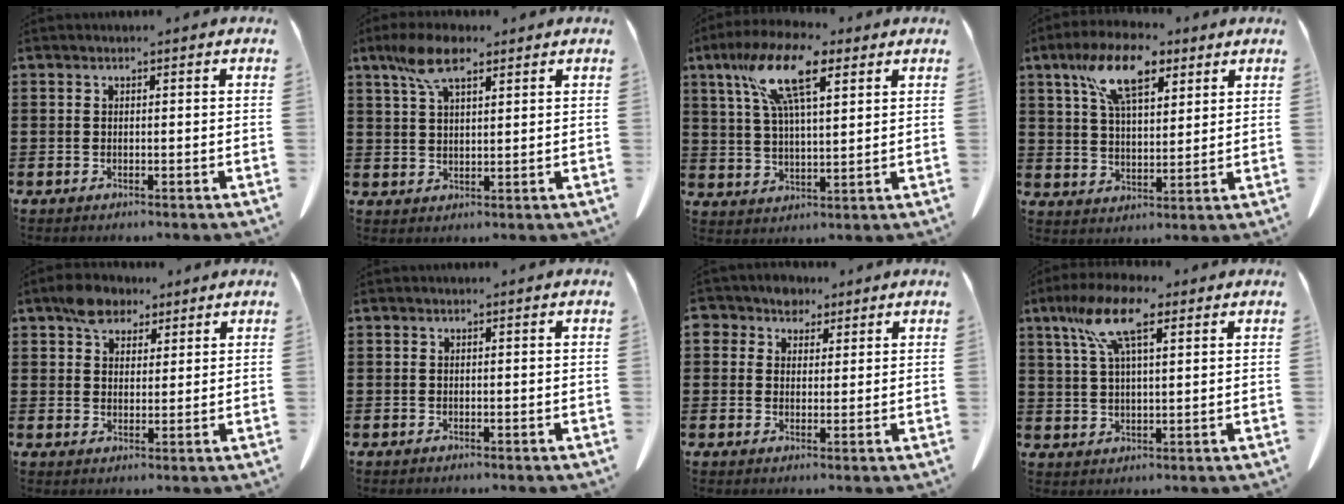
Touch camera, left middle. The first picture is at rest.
{"total": 7.2, "force": [4.4, 2.5, 5.1], "torque": [-0.112, 0.004, 0.081]}
{"total": 12.7, "force": [7.1, 4.2, 9.7], "torque": [-0.209, 0.000, 0.126]}
{"total": 11.3, "force": [6.7, 4.8, 7.7], "torque": [-0.152, -0.003, 0.120]}
{"total": 5.1, "force": [3.8, 2.9, 1.7], "torque": [-0.040, 0.009, 0.072]}
{"total": 0.0}
{"total": 3.9, "force": [2.6, 2.9, 0.8], "torque": [-0.026, 0.006, 0.045]}
{"total": 9.8, "force": [5.5, 2.9, 7.5], "torque": [-0.167, 0.003, 0.096]}